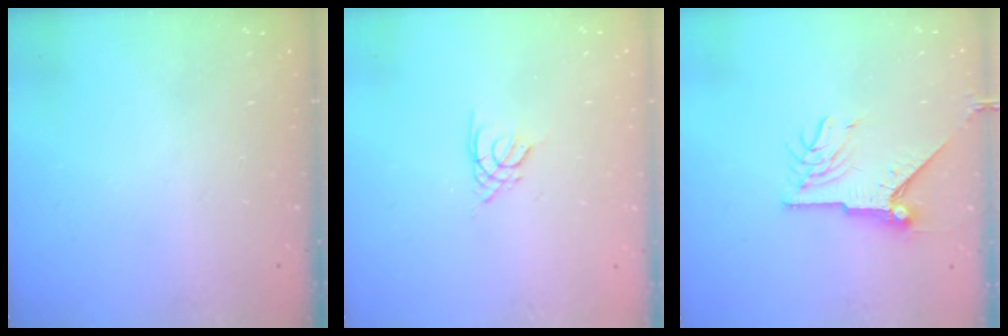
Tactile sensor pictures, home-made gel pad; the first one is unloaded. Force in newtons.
{"total": 2.6, "press": 2.6, "slide": 0.3}
{"total": 8.4, "press": 8.4, "slide": 0.0}